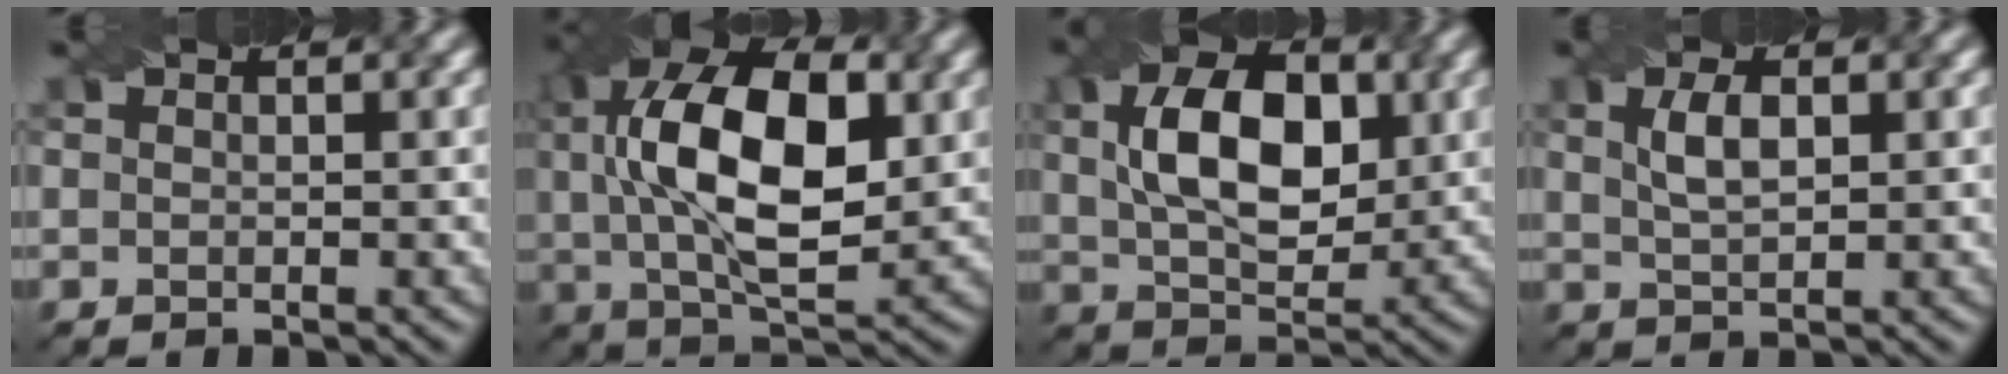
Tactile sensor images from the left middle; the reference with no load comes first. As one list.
[{"total": 13.0, "force": [1.9, 6.2, 11.3], "torque": [-0.198, 0.014, 0.031]}, {"total": 9.4, "force": [1.9, 5.4, 7.4], "torque": [-0.130, 0.011, 0.031]}, {"total": 2.9, "force": [0.9, 1.3, 2.5], "torque": [-0.055, 0.003, 0.020]}]